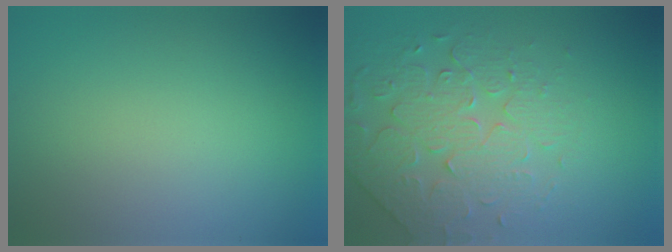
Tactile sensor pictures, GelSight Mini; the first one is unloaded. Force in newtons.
{"total": 4.2, "press": 4.1, "slide": 1.2}